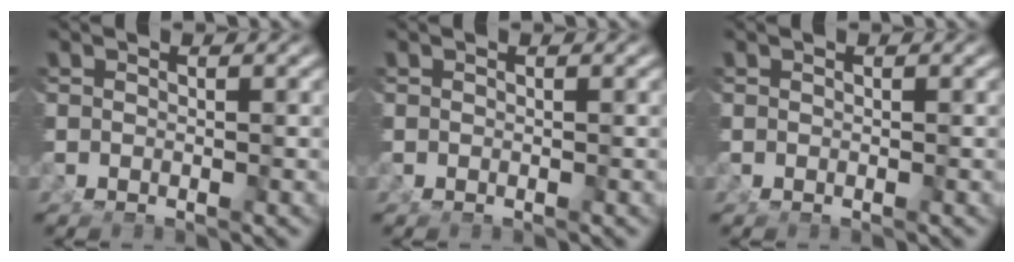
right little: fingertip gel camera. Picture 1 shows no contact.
{"total": 0.0}
{"total": 0.0}